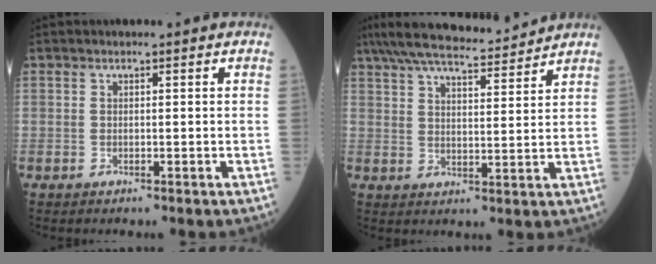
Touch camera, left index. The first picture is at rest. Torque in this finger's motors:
{"motor_torque": [0.20, -0.52, -0.01, -0.04]}